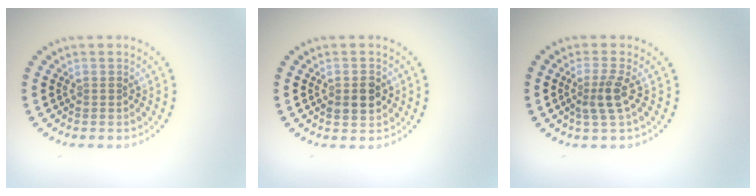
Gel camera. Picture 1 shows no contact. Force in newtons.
{"total": 2.7, "press": 2.7, "slide": 0.2}
{"total": 2.4, "press": 1.9, "slide": 1.5}